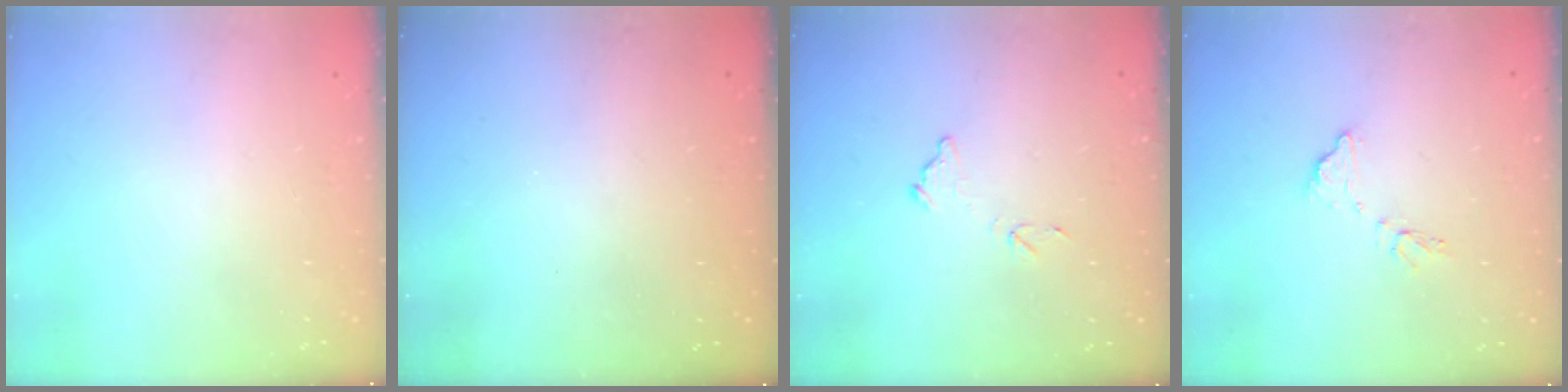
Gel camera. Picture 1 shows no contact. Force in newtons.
{"total": 3.3, "press": 3.3, "slide": 0.1}
{"total": 7.9, "press": 7.9, "slide": 0.4}
{"total": 8.0, "press": 8.0, "slide": 0.4}